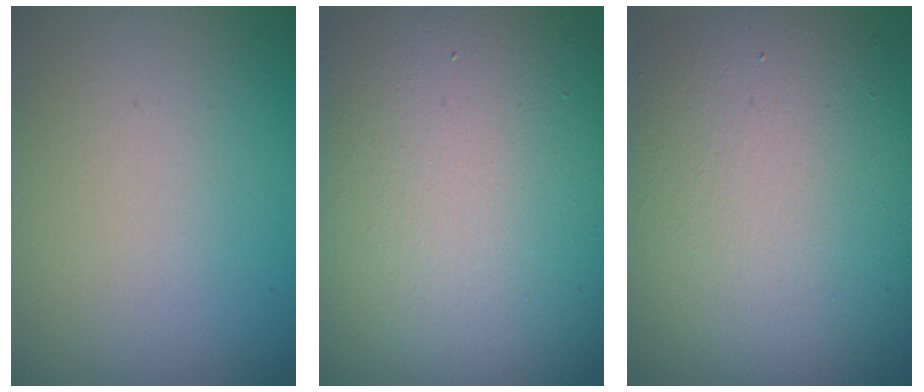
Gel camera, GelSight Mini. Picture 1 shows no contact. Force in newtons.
{"total": 17.5, "press": 17.5, "slide": 0.9}
{"total": 12.0, "press": 12.0, "slide": 0.7}